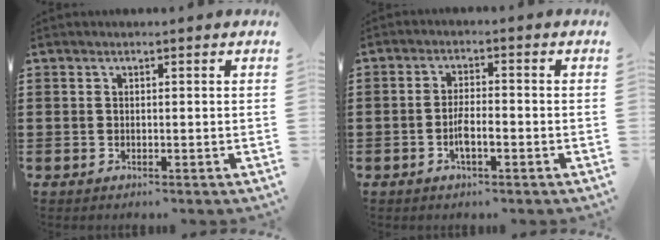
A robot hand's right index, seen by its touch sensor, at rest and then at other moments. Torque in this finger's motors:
{"motor_torque": [2.14, 0.00, 0.12, 0.07]}